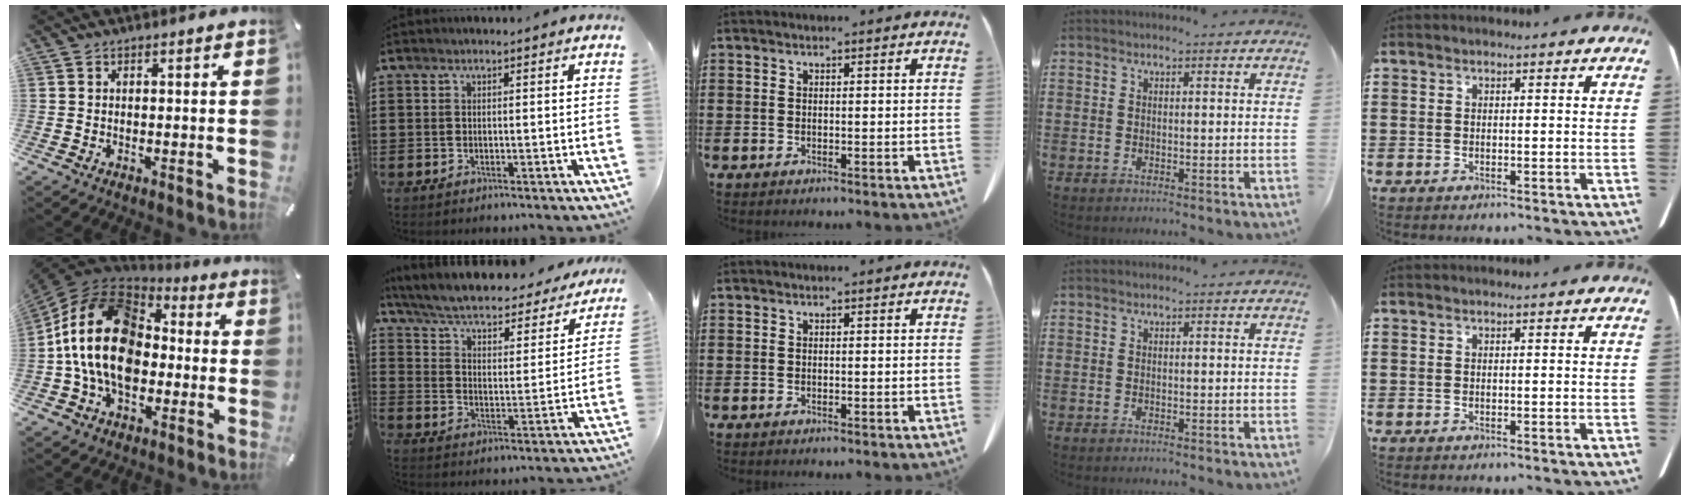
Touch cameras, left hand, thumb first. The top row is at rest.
{"thumb": {"total": 21.0, "force": [-1.9, 15.3, 14.3], "torque": [-0.292, 0.023, -0.035]}, "index": {"total": 4.9, "force": [4.3, 0.5, 2.2], "torque": [-0.064, -0.037, 0.067]}}